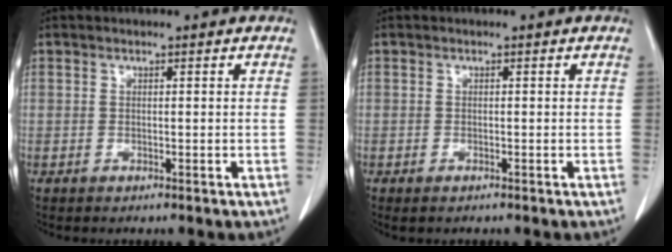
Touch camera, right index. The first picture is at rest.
{"total": 0.7, "force": [-0.5, 0.3, 0.4], "torque": [-0.011, -0.002, -0.004]}